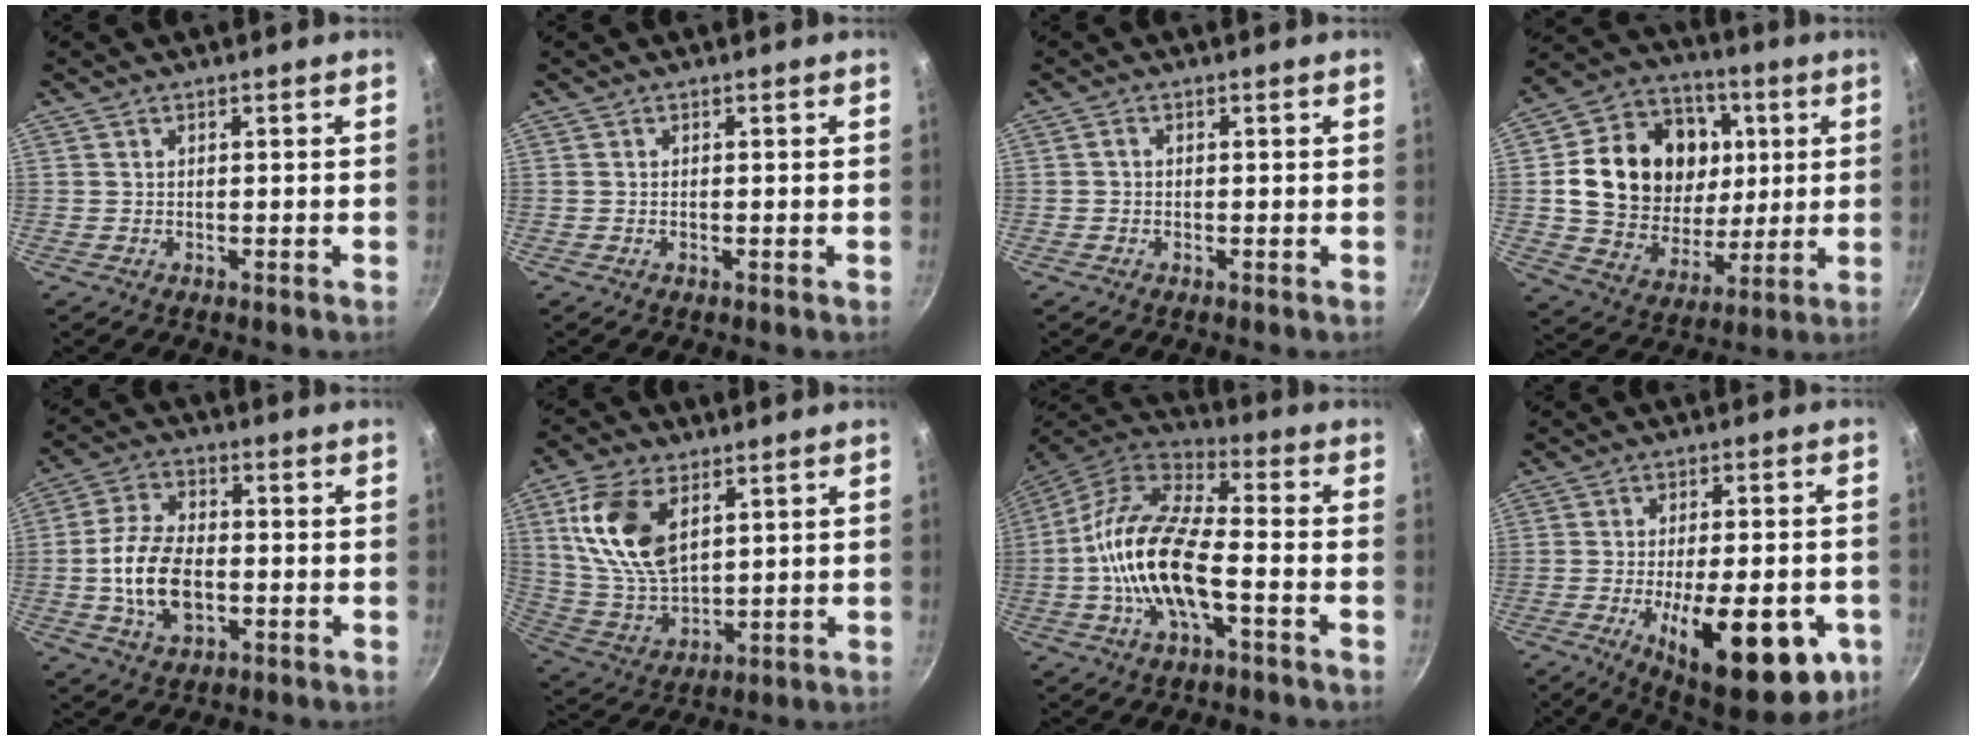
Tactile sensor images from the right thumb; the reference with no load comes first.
{"total": 0.0}
{"total": 0.9, "force": [-0.2, 0.8, 0.5], "torque": [-0.008, 0.005, -0.004]}
{"total": 22.1, "force": [4.2, 17.7, 12.6], "torque": [-0.195, 0.002, 0.076]}
{"total": 12.1, "force": [-1.9, 7.3, 9.4], "torque": [-0.172, 0.020, -0.037]}
{"total": 15.2, "force": [5.4, 8.7, 11.3], "torque": [-0.204, -0.020, 0.116]}
{"total": 17.9, "force": [-3.7, 7.6, 15.8], "torque": [-0.298, 0.040, -0.085]}
{"total": 21.8, "force": [-7.3, 8.2, 18.8], "torque": [-0.233, 0.003, -0.093]}